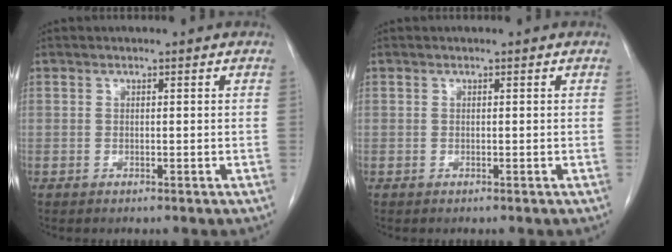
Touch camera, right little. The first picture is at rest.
{"total": 0.0}